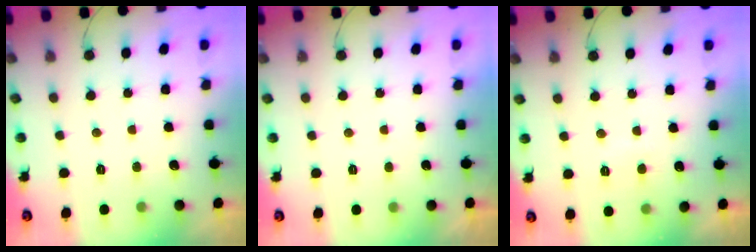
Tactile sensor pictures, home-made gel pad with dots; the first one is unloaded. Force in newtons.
{"total": 2.2, "press": 2.1, "slide": 0.3}
{"total": 2.0, "press": 1.9, "slide": 0.6}